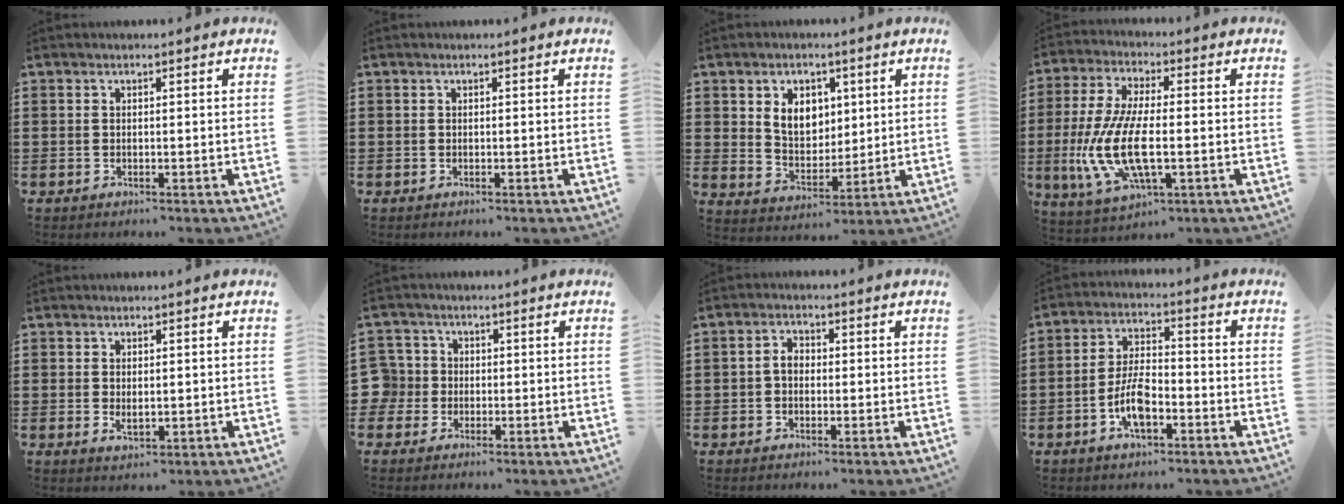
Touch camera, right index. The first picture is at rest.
{"total": 0.0}
{"total": 6.2, "force": [2.0, 4.8, 3.4], "torque": [-0.070, 0.008, 0.032]}
{"total": 12.4, "force": [-2.5, 4.8, 11.2], "torque": [-0.259, -0.018, -0.051]}
{"total": 1.7, "force": [0.2, 0.9, 1.4], "torque": [-0.028, 0.003, 0.004]}
{"total": 4.0, "force": [-0.6, 3.9, 0.6], "torque": [-0.044, 0.004, -0.019]}
{"total": 2.5, "force": [-0.4, 1.6, 1.8], "torque": [-0.036, 0.004, -0.008]}
{"total": 7.2, "force": [-2.8, 3.2, 5.8], "torque": [-0.130, 0.003, -0.057]}